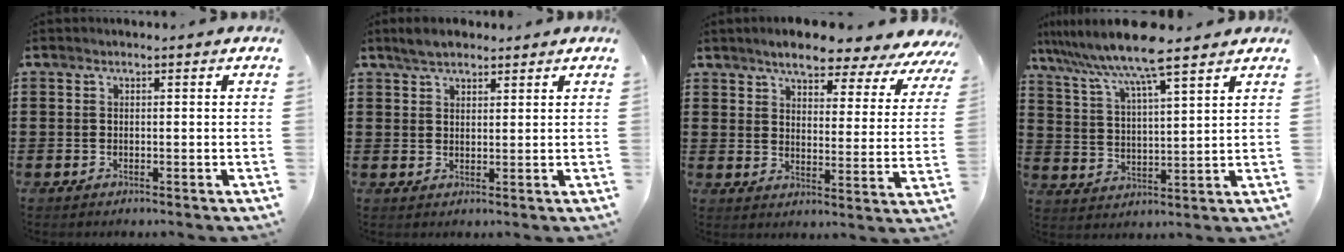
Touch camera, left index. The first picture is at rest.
{"total": 3.2, "force": [2.7, 1.3, 1.1], "torque": [-0.029, 0.007, 0.050]}
{"total": 6.6, "force": [6.0, 1.1, 2.5], "torque": [-0.060, -0.033, 0.099]}
{"total": 9.0, "force": [7.6, -0.1, 4.8], "torque": [-0.120, -0.038, 0.127]}